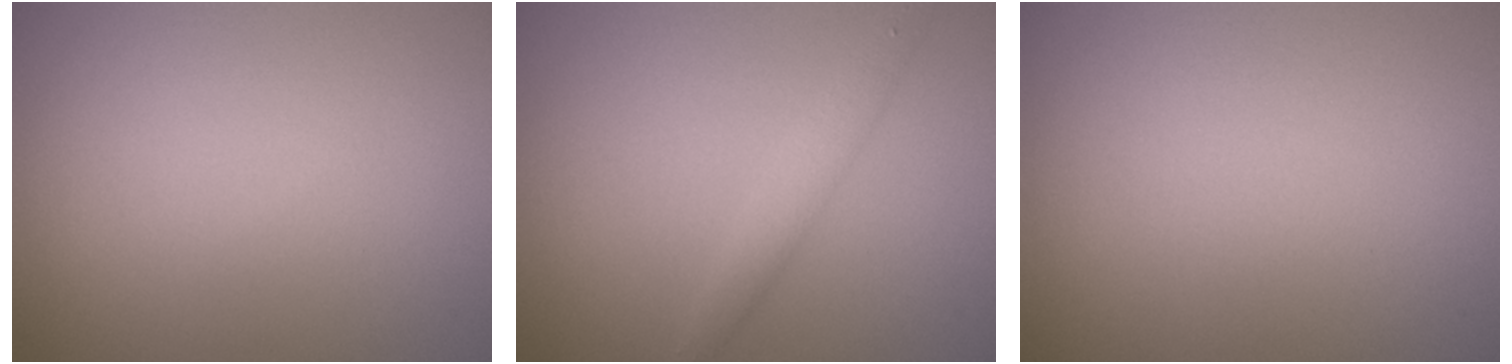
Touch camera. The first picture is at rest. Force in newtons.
{"total": 1.8, "press": 1.8, "slide": 0.1}
{"total": 0.0}